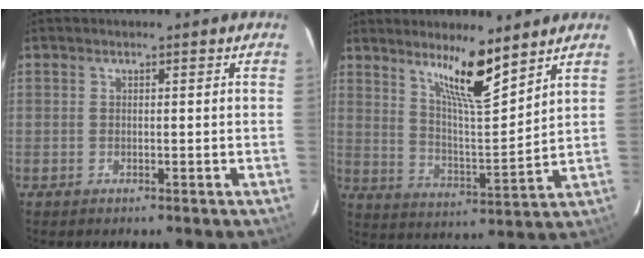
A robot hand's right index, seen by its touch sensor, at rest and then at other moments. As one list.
[{"total": 10.1, "force": [7.1, 0.6, 7.2], "torque": [-0.126, -0.015, 0.130]}]